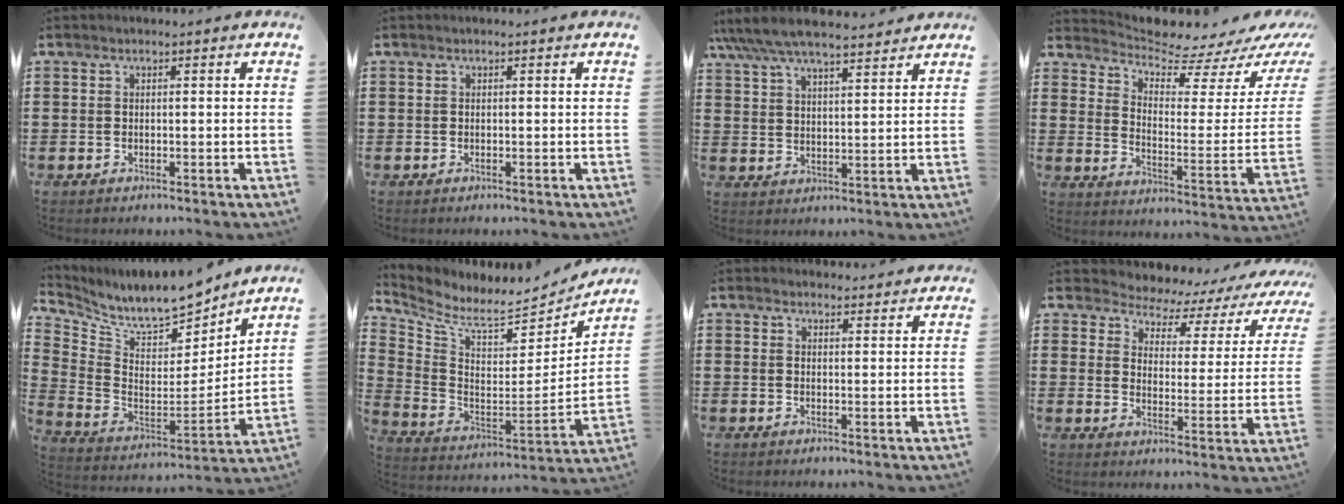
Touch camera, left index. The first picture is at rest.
{"total": 0.0}
{"total": 6.6, "force": [6.1, 1.1, 2.3], "torque": [-0.067, -0.023, 0.110]}
{"total": 5.7, "force": [5.4, 1.4, 1.4], "torque": [-0.051, -0.052, 0.091]}
{"total": 8.2, "force": [7.7, 1.1, 2.4], "torque": [-0.088, -0.066, 0.129]}
{"total": 7.4, "force": [6.5, 1.7, 3.1], "torque": [-0.094, -0.058, 0.108]}
{"total": 2.4, "force": [2.4, 0.4, 0.0], "torque": [-0.007, -0.004, 0.047]}
{"total": 2.8, "force": [2.4, 1.3, 0.9], "torque": [-0.037, -0.022, 0.029]}